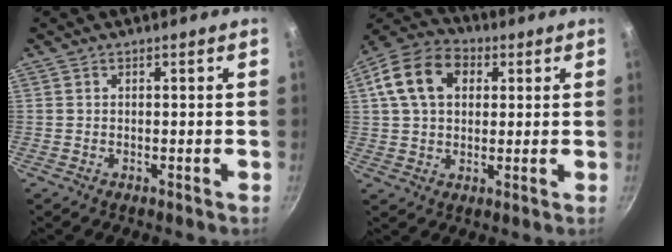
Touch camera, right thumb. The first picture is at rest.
{"total": 13.0, "force": [3.5, 9.3, 8.3], "torque": [-0.131, 0.018, 0.044]}